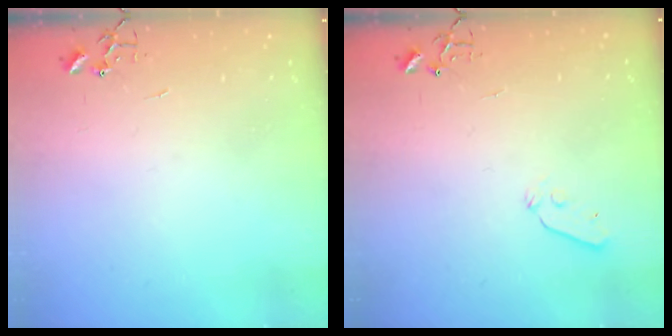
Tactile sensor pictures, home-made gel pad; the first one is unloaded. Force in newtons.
{"total": 4.0, "press": 4.0, "slide": 0.5}